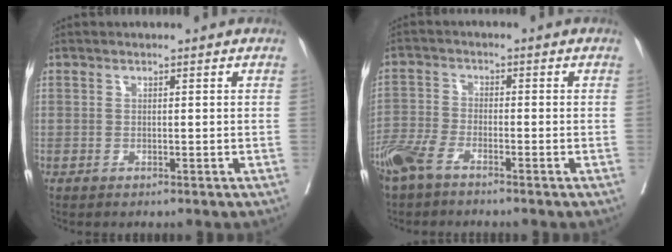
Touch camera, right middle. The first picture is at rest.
{"total": 5.5, "force": [-4.2, 1.4, 3.2], "torque": [-0.078, -0.009, -0.090]}